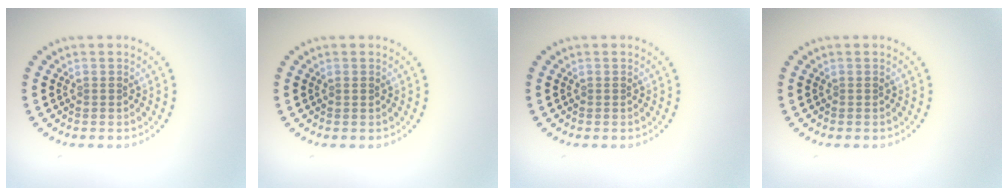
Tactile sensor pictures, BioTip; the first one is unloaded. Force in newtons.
{"total": 0.5, "press": 0.5, "slide": 0.0}
{"total": 0.0}
{"total": 0.0}